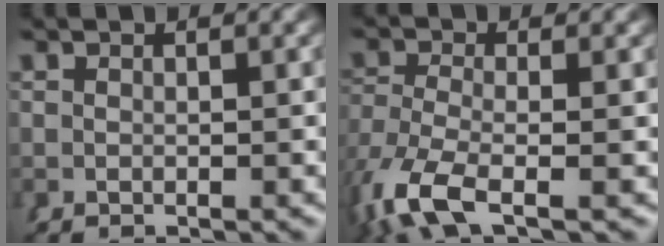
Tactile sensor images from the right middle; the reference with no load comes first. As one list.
[{"total": 5.2, "force": [-2.4, 2.2, 4.1], "torque": [-0.109, -0.046, -0.016]}]